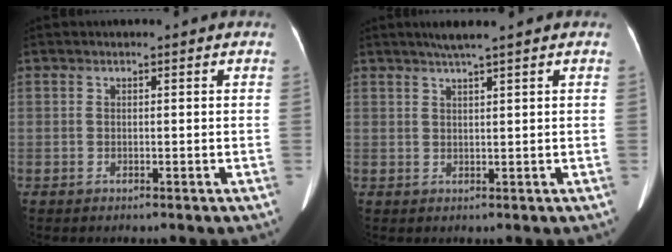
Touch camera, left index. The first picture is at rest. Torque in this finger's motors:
{"motor_torque": [0.06, -0.14, -0.12, 0.00]}